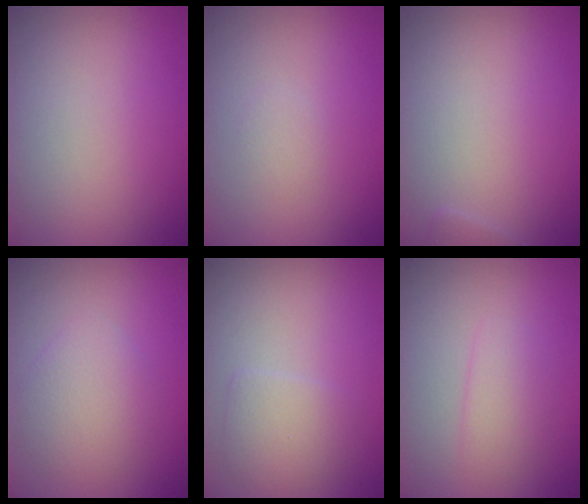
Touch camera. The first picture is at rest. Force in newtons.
{"total": 0.7, "press": 0.7, "slide": 0.0}
{"total": 0.5, "press": 0.5, "slide": 0.0}
{"total": 3.0, "press": 3.0, "slide": 0.1}
{"total": 2.4, "press": 2.4, "slide": 0.1}
{"total": 2.0, "press": 2.0, "slide": 0.1}